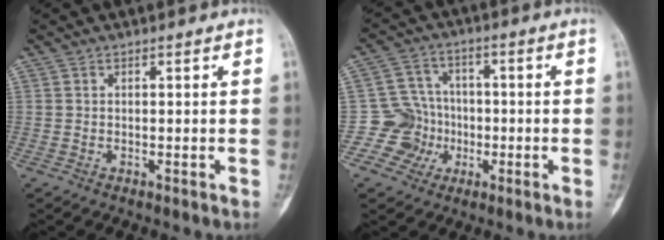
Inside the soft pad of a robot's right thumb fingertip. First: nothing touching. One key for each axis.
{"total": 8.3, "fx": -2.2, "fy": 8.0, "fz": 0.8, "tx": 0.035, "ty": 0.028, "tz": -0.044}